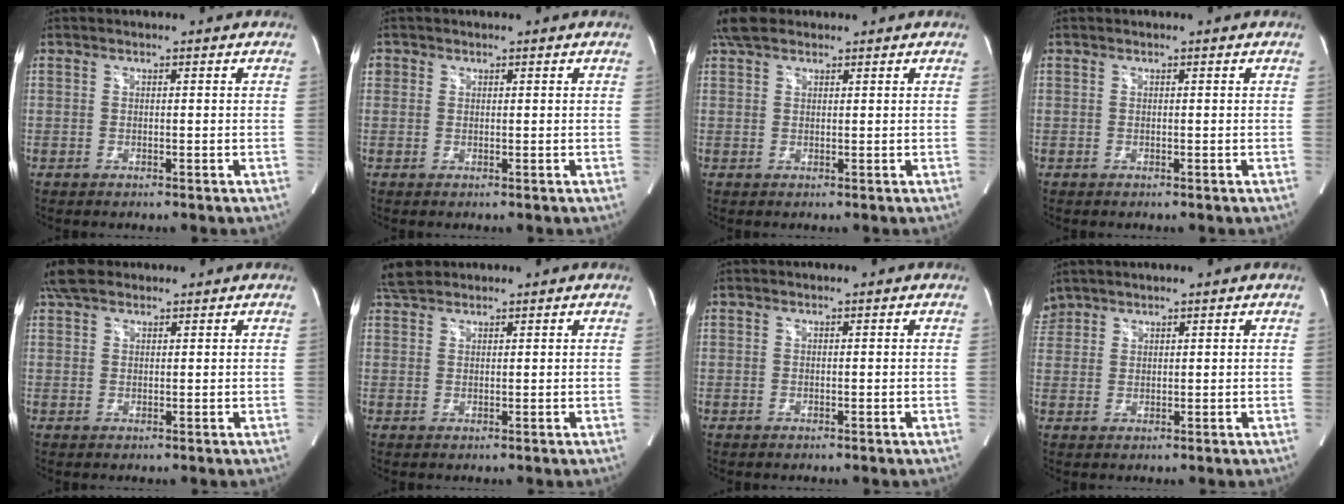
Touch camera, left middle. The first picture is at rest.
{"total": 1.4, "force": [0.7, 1.2, 0.2], "torque": [0.003, 0.004, 0.011]}
{"total": 3.7, "force": [2.9, 1.8, 1.5], "torque": [-0.039, 0.022, 0.055]}
{"total": 0.0}
{"total": 4.4, "force": [3.5, 2.1, 1.7], "torque": [-0.044, 0.024, 0.068]}
{"total": 3.0, "force": [2.8, 1.0, 0.5], "torque": [-0.021, 0.014, 0.054]}
{"total": 0.0}
{"total": 3.2, "force": [2.8, 1.5, 0.0], "torque": [-0.002, 0.017, 0.058]}